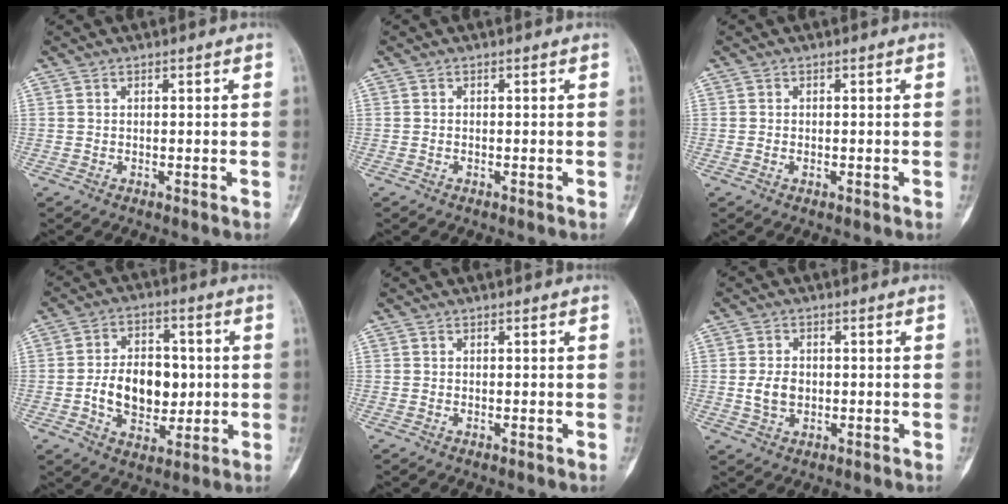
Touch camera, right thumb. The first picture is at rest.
{"total": 0.0}
{"total": 0.9, "force": [-0.2, 0.6, 0.6], "torque": [-0.008, 0.006, -0.004]}
{"total": 12.9, "force": [-0.8, 8.7, 9.4], "torque": [-0.118, 0.015, -0.010]}
{"total": 0.0}
{"total": 4.6, "force": [-0.3, 3.4, 3.1], "torque": [-0.050, 0.002, -0.005]}